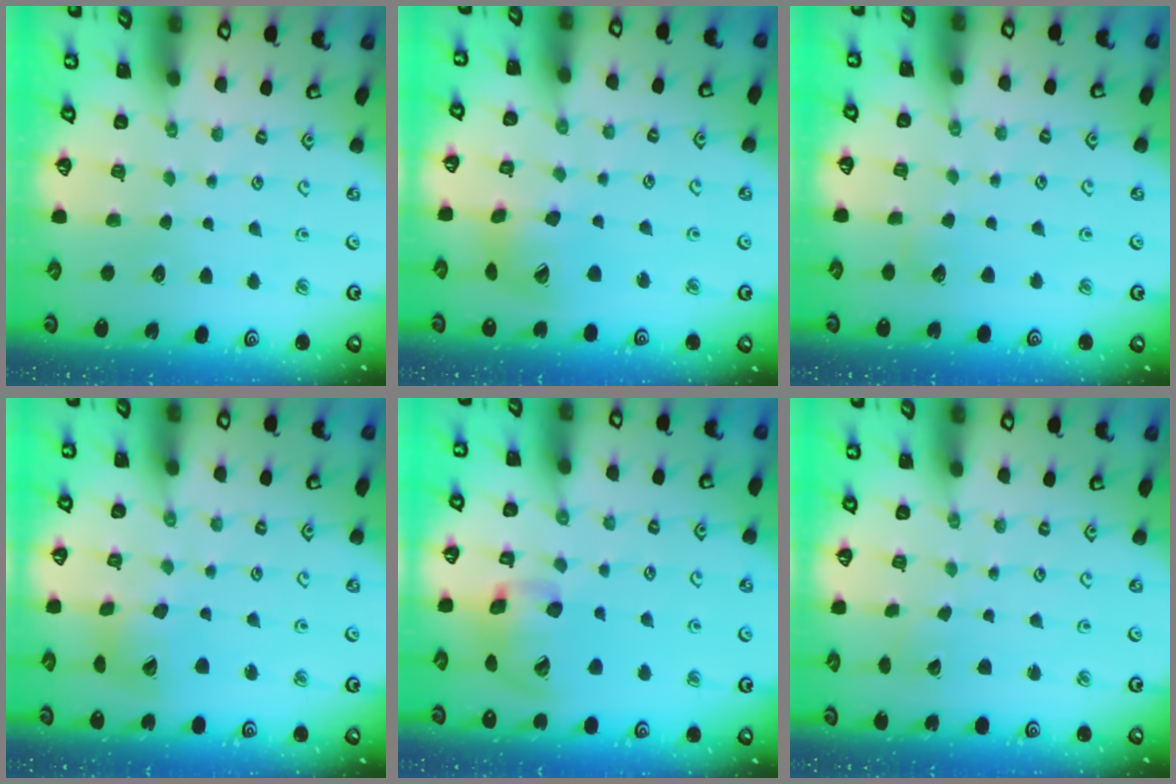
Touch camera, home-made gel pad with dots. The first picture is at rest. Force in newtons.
{"total": 13.8, "press": 13.7, "slide": 1.9}
{"total": 2.9, "press": 2.9, "slide": 0.4}
{"total": 11.0, "press": 10.9, "slide": 1.5}
{"total": 16.5, "press": 16.3, "slide": 2.5}
{"total": 1.3, "press": 1.3, "slide": 0.1}